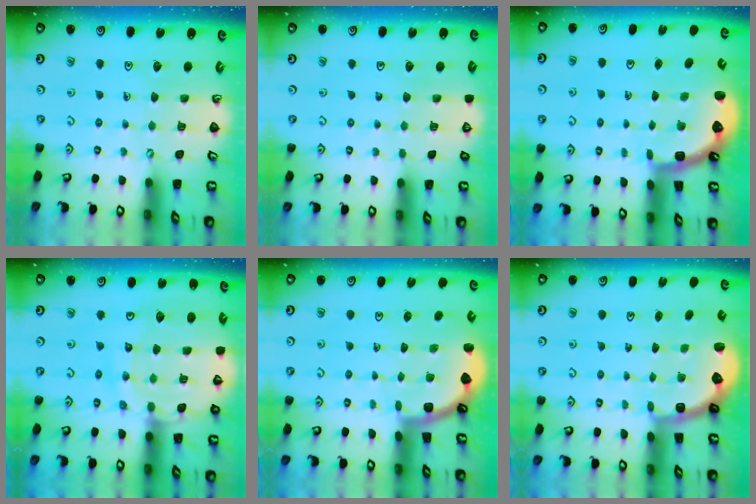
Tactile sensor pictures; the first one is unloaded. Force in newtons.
{"total": 0.0}
{"total": 2.6, "press": 1.3, "slide": 2.2}
{"total": 14.8, "press": 14.7, "slide": 1.8}
{"total": 1.7, "press": 1.7, "slide": 0.0}
{"total": 2.3, "press": 1.7, "slide": 1.5}